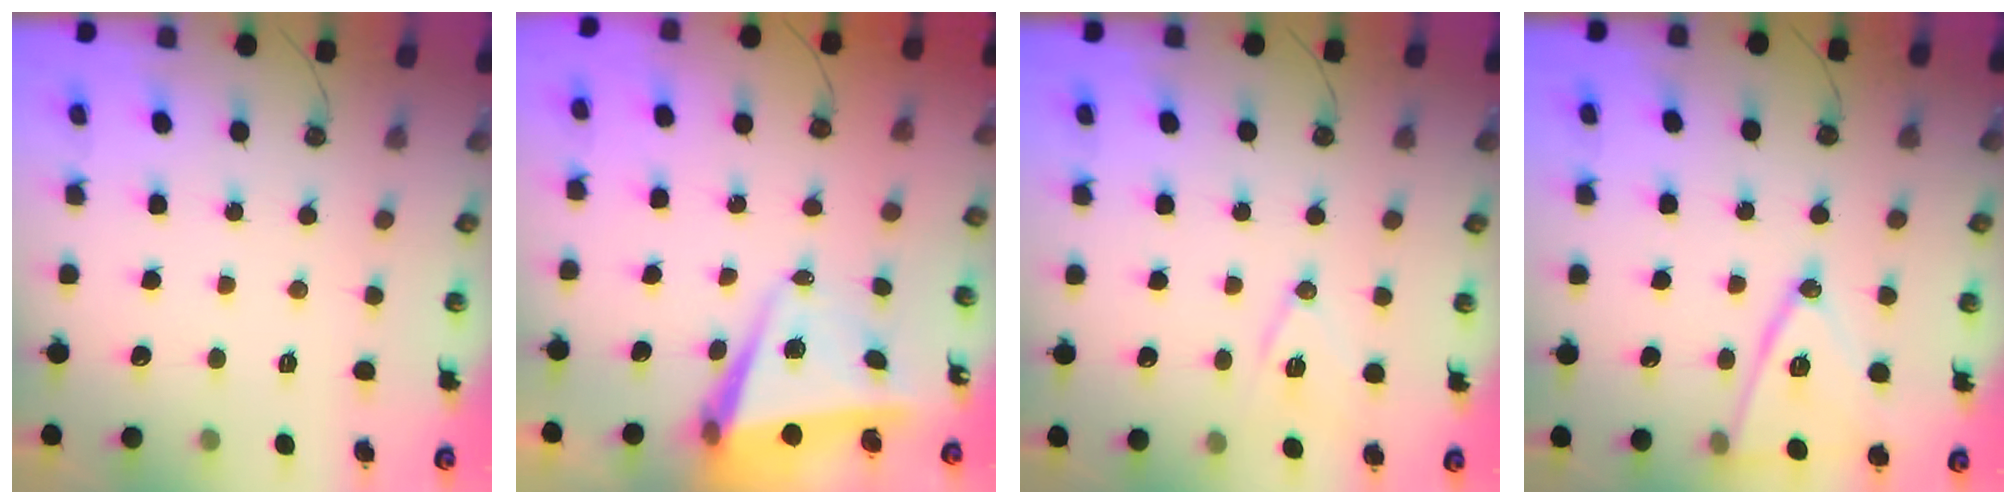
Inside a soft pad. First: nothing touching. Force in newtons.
{"total": 6.3, "press": 6.2, "slide": 0.9}
{"total": 9.8, "press": 9.3, "slide": 3.0}
{"total": 15.6, "press": 15.2, "slide": 3.4}